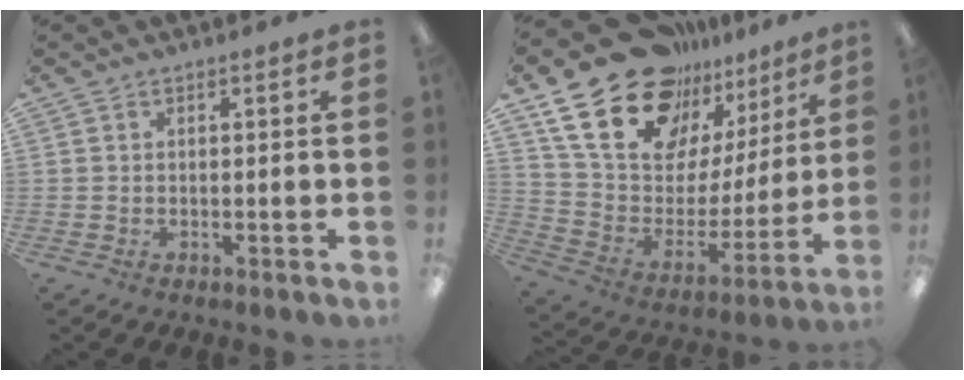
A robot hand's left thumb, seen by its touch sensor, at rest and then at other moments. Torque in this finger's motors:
{"motor_torque": [0.79, 0.98, 1.31, -1.48, 0.10]}